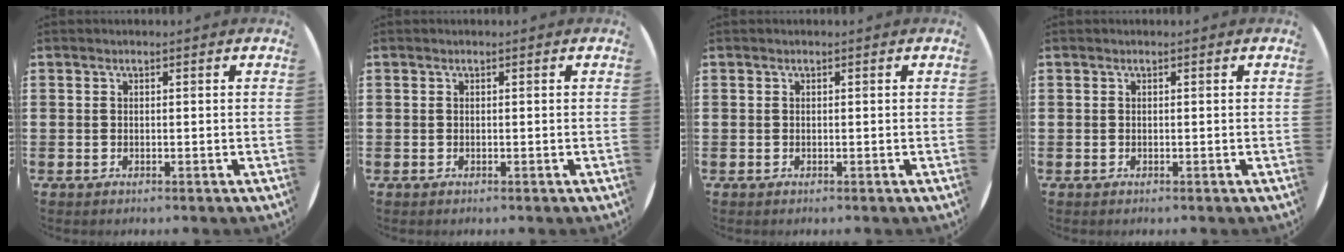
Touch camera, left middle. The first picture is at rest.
{"total": 0.0}
{"total": 0.0}
{"total": 0.0}